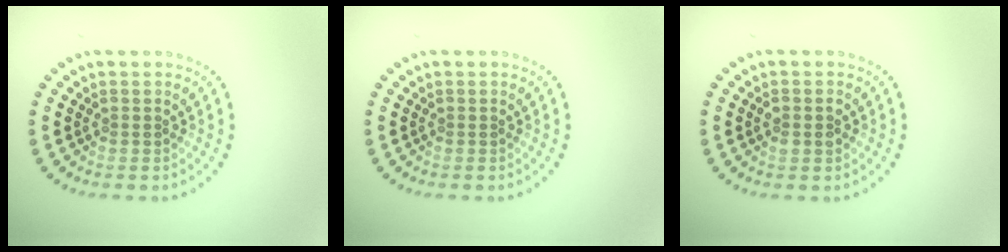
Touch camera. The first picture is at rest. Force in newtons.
{"total": 0.0}
{"total": 1.3, "press": 1.3, "slide": 0.1}